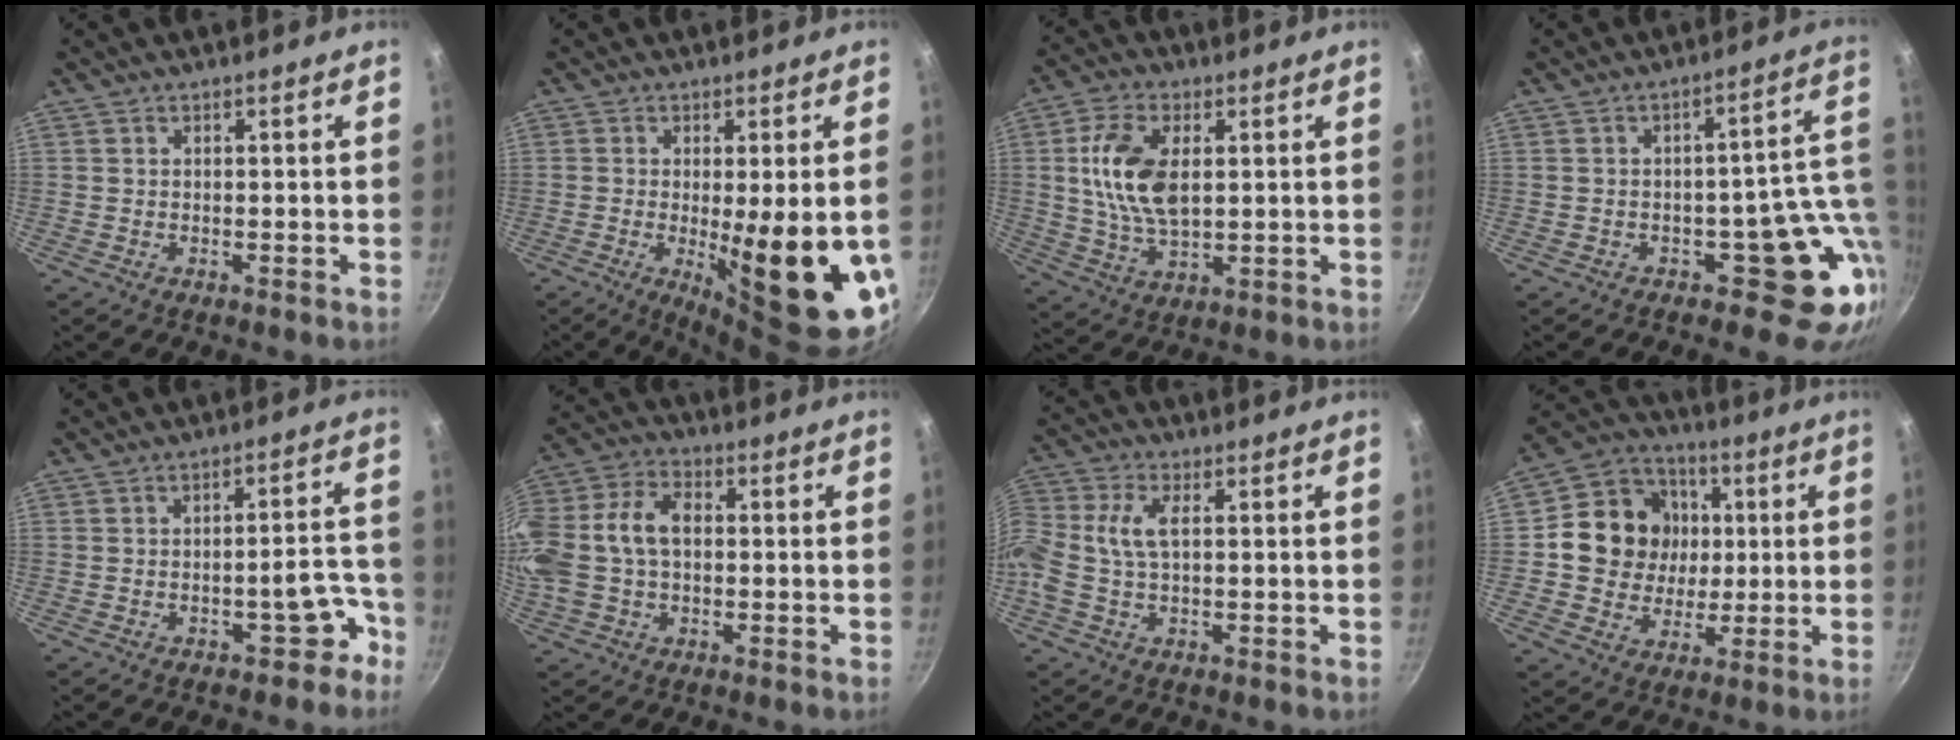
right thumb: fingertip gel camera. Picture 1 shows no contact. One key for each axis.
{"total": 16.4, "fx": -2.5, "fy": 3.8, "fz": 15.8, "tx": -0.204, "ty": -0.022, "tz": -0.022}
{"total": 11.0, "fx": 1.6, "fy": 5.9, "fz": 9.1, "tx": -0.174, "ty": 0.004, "tz": 0.031}
{"total": 12.5, "fx": -2.5, "fy": 8.1, "fz": 9.3, "tx": -0.024, "ty": 0.025, "tz": -0.028}
{"total": 7.0, "fx": -4.2, "fy": 3.5, "fz": 4.5, "tx": -0.005, "ty": 0.061, "tz": -0.042}
{"total": 16.9, "fx": 0.3, "fy": 11.7, "fz": 12.2, "tx": -0.256, "ty": 0.038, "tz": -0.002}
{"total": 8.2, "fx": 0.7, "fy": 4.3, "fz": 6.9, "tx": -0.158, "ty": 0.018, "tz": 0.004}
{"total": 15.6, "fx": 1.7, "fy": 14.1, "fz": 6.6, "tx": -0.087, "ty": 0.016, "tz": 0.022}